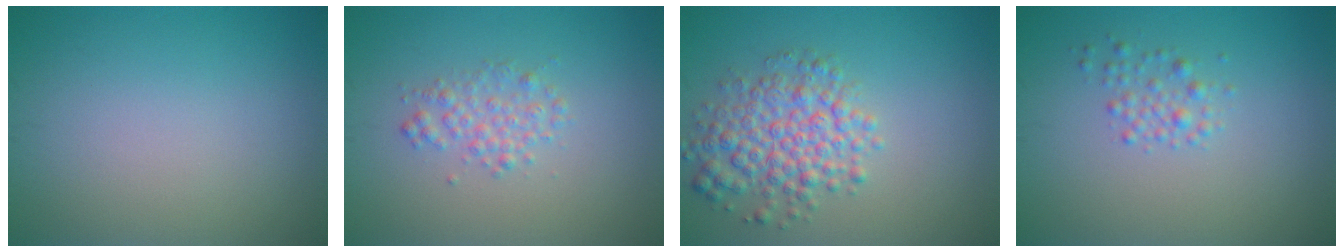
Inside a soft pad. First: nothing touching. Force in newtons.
{"total": 2.0, "press": 2.0, "slide": 0.0}
{"total": 4.9, "press": 4.9, "slide": 0.1}
{"total": 1.6, "press": 1.6, "slide": 0.0}